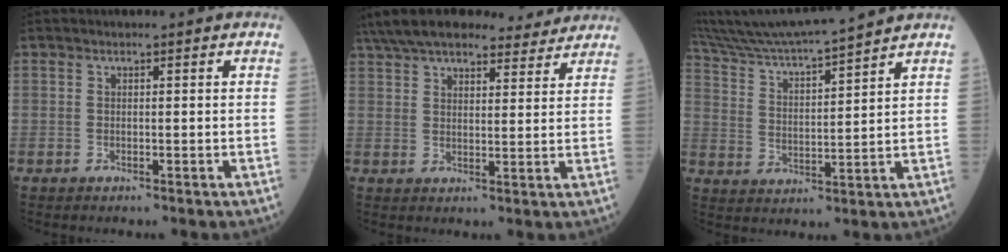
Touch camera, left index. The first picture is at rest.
{"total": 20.6, "force": [18.2, 5.2, 8.2], "torque": [-0.147, 0.041, 0.259]}
{"total": 14.9, "force": [13.8, -1.0, 5.4], "torque": [-0.114, 0.006, 0.231]}